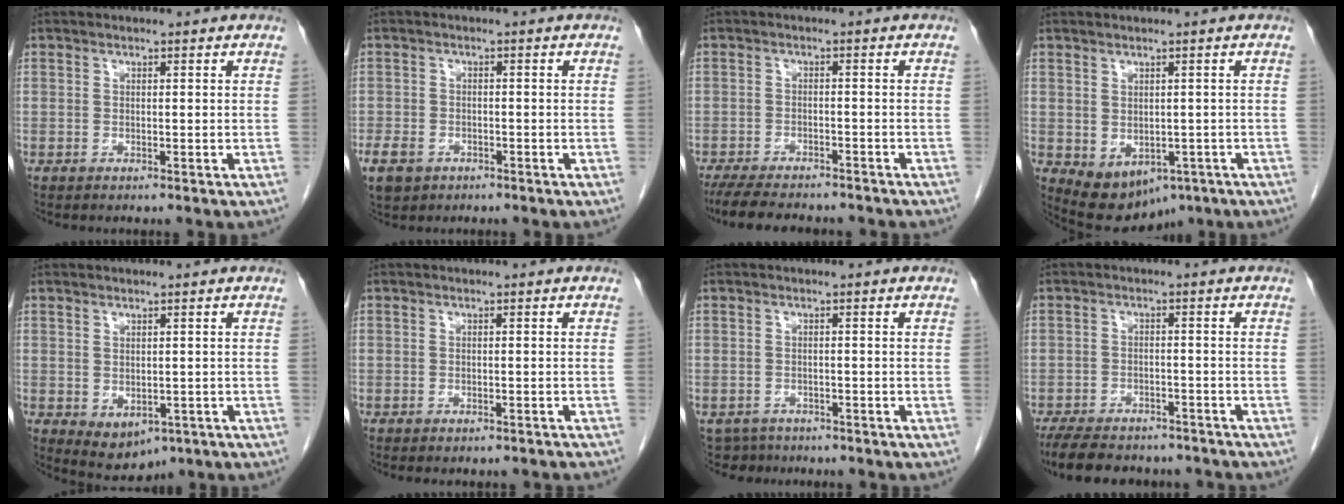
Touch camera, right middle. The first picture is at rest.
{"total": 6.8, "force": [-4.0, 4.8, 2.7], "torque": [-0.068, -0.003, -0.059]}
{"total": 12.0, "force": [-10.4, 2.7, 5.2], "torque": [-0.091, -0.014, -0.149]}
{"total": 7.9, "force": [-3.7, 5.1, 4.8], "torque": [-0.065, -0.005, -0.045]}
{"total": 5.0, "force": [-1.9, 3.3, 3.2], "torque": [-0.044, -0.008, -0.015]}
{"total": 6.3, "force": [-5.6, 1.8, 2.2], "torque": [-0.027, -0.004, -0.060]}
{"total": 3.7, "force": [-3.1, 2.0, -0.4], "torque": [0.005, -0.002, -0.052]}
{"total": 14.1, "force": [-12.1, 4.8, 5.6], "torque": [-0.122, -0.005, -0.166]}